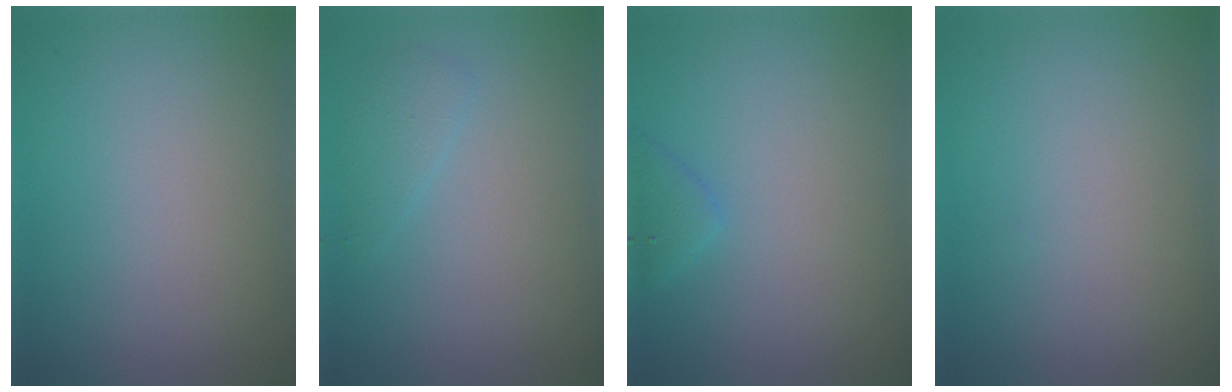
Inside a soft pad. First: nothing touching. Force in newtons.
{"total": 1.3, "press": 1.3, "slide": 0.0}
{"total": 1.4, "press": 1.4, "slide": 0.1}
{"total": 0.0}